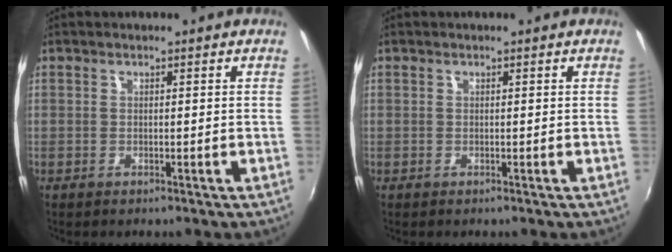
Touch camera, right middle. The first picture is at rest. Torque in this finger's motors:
{"motor_torque": [0.00, 0.00, -0.01, 0.00]}